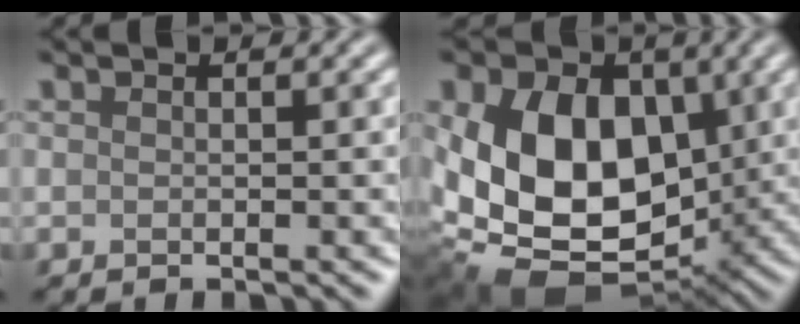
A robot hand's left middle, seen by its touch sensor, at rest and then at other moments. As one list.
[{"total": 13.4, "force": [0.8, 9.3, 9.6], "torque": [-0.179, -0.014, 0.008]}]